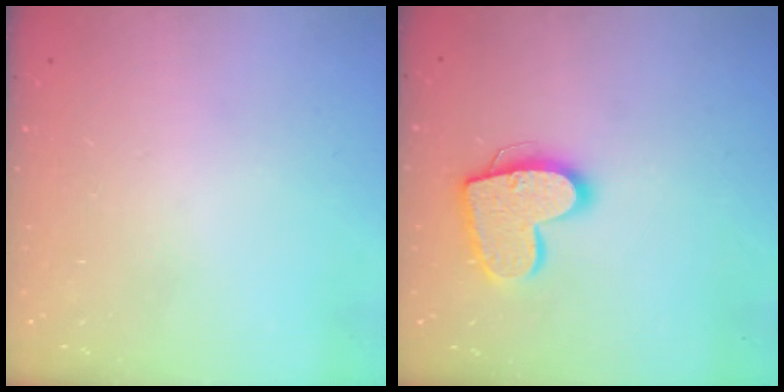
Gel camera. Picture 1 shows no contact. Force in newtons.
{"total": 15.3, "press": 15.3, "slide": 1.1}